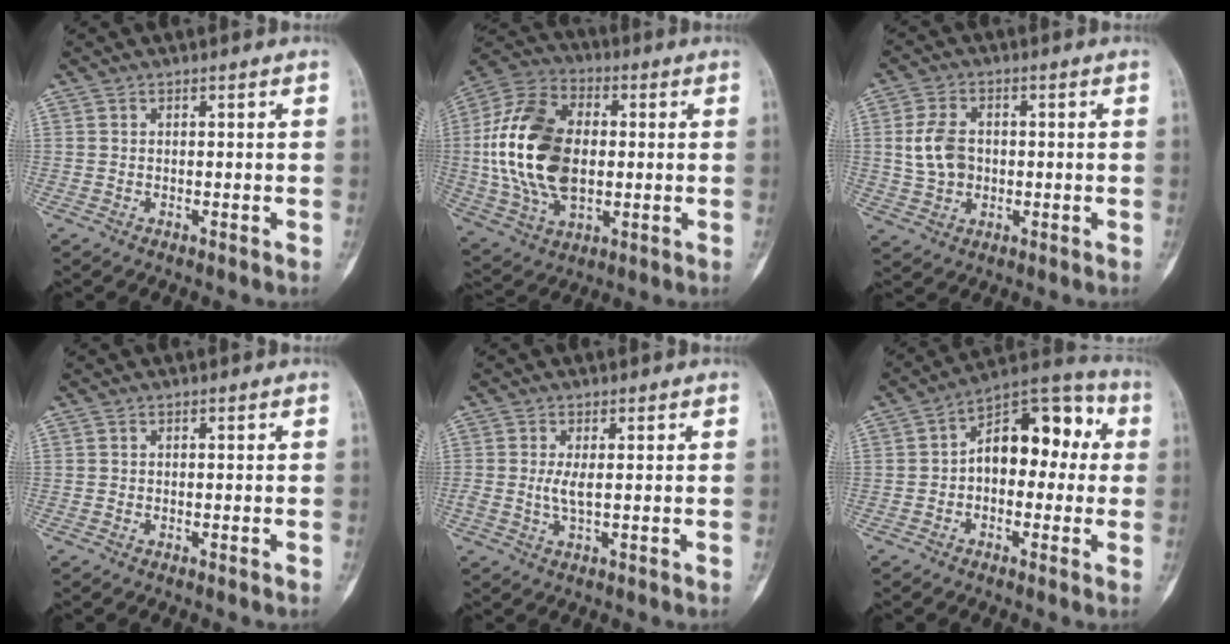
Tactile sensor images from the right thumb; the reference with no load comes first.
{"total": 21.3, "force": [0.6, 13.3, 16.6], "torque": [-0.320, 0.008, 0.013]}
{"total": 7.3, "force": [0.4, 5.4, 4.9], "torque": [-0.082, 0.006, 0.011]}
{"total": 0.0}
{"total": 2.7, "force": [0.1, 0.7, 2.6], "torque": [-0.065, -0.007, 0.005]}
{"total": 13.7, "force": [0.9, 8.4, 10.7], "torque": [-0.112, 0.046, -0.002]}